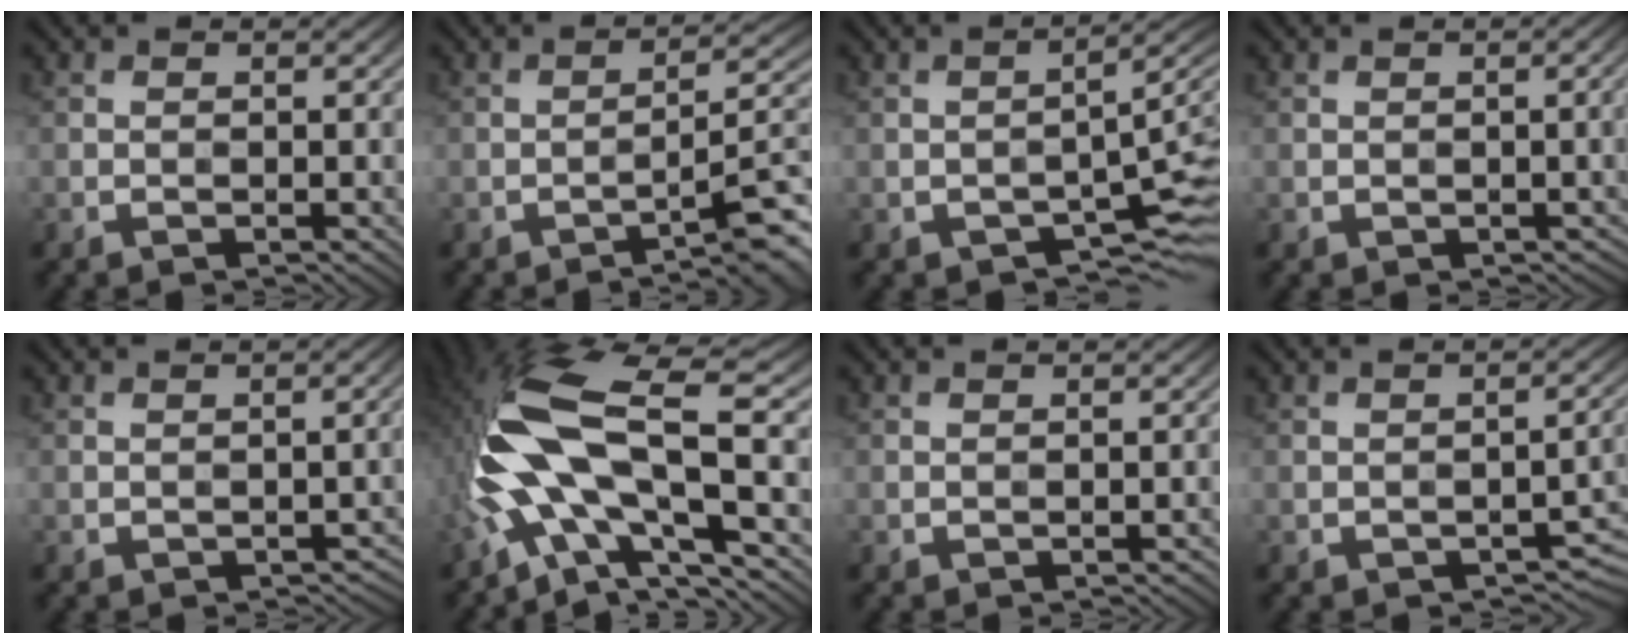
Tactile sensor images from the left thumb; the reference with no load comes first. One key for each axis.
{"total": 5.7, "fx": -3.4, "fy": 0.6, "fz": 4.5, "tx": -0.062, "ty": 0.020, "tz": -0.058}
{"total": 5.0, "fx": -2.5, "fy": 1.5, "fz": 4.0, "tx": -0.052, "ty": -0.002, "tz": -0.038}
{"total": 2.5, "fx": -0.4, "fy": 0.9, "fz": 2.4, "tx": -0.025, "ty": 0.000, "tz": 0.007}
{"total": 2.6, "fx": -0.8, "fy": 1.4, "fz": 2.0, "tx": -0.023, "ty": -0.006, "tz": -0.001}
{"total": 17.2, "fx": -2.0, "fy": 6.5, "fz": 15.8, "tx": -0.329, "ty": 0.004, "tz": -0.047}
{"total": 0.0}
{"total": 3.2, "fx": -1.4, "fy": 1.3, "fz": 2.5, "tx": -0.032, "ty": 0.005, "tz": -0.014}